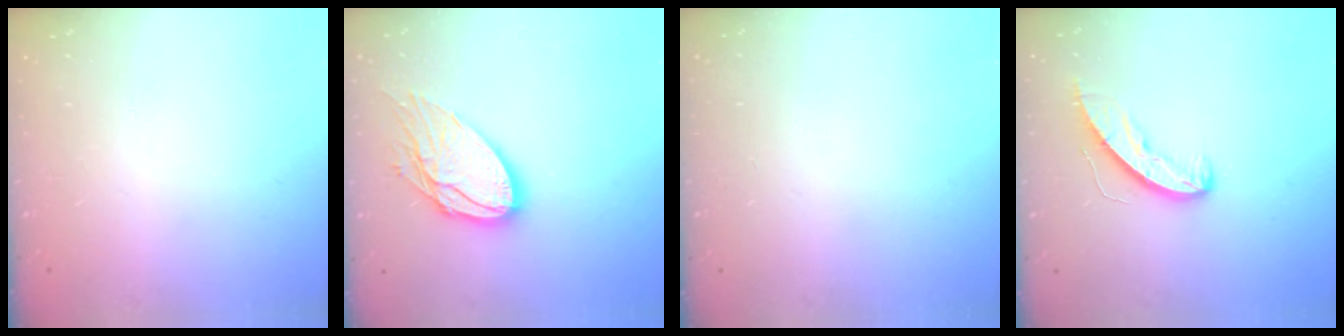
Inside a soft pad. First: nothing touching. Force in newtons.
{"total": 14.2, "press": 14.1, "slide": 1.1}
{"total": 0.0}
{"total": 8.2, "press": 8.2, "slide": 0.4}